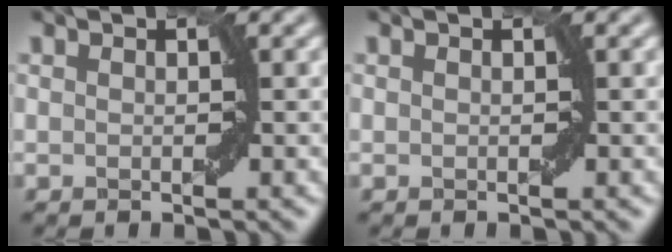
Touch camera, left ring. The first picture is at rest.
{"total": 0.0}